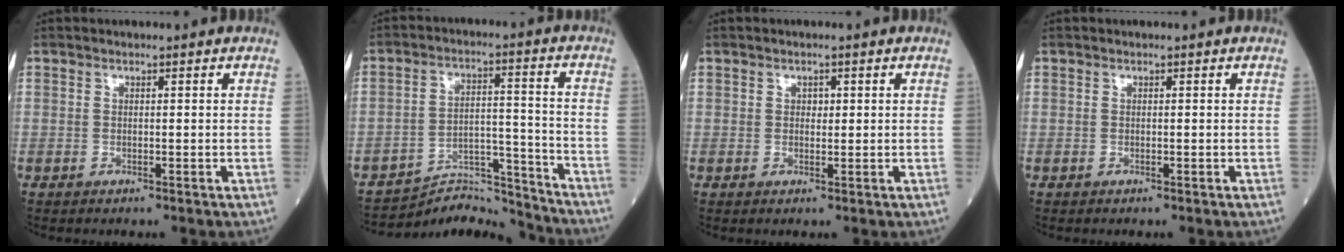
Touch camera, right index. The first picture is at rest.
{"total": 9.7, "force": [-9.6, 1.0, -0.6], "torque": [0.011, 0.043, -0.157]}
{"total": 1.1, "force": [0.4, 0.7, 0.7], "torque": [-0.009, 0.000, 0.008]}
{"total": 0.0}